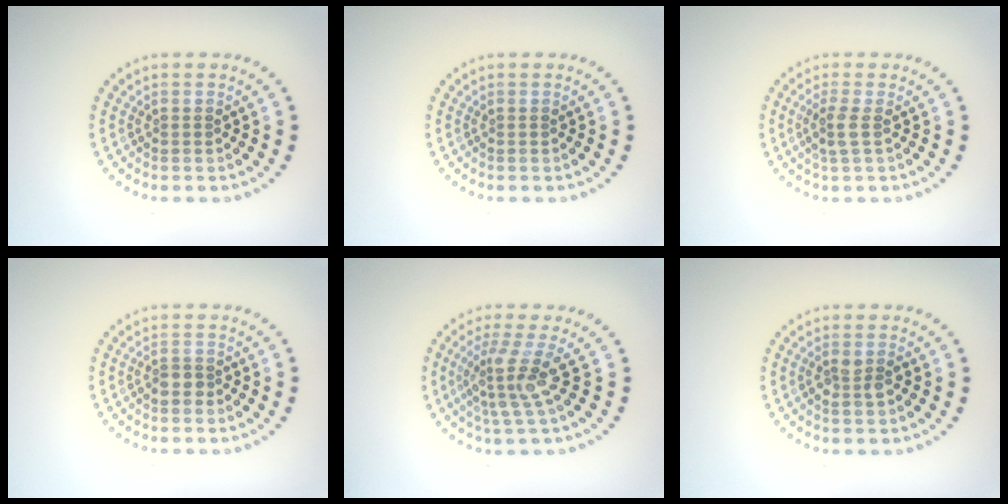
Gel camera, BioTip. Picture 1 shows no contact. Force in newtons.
{"total": 0.0}
{"total": 1.7, "press": 1.4, "slide": 0.9}
{"total": 1.5, "press": 1.3, "slide": 0.8}
{"total": 3.6, "press": 2.5, "slide": 2.5}
{"total": 1.4, "press": 1.4, "slide": 0.4}